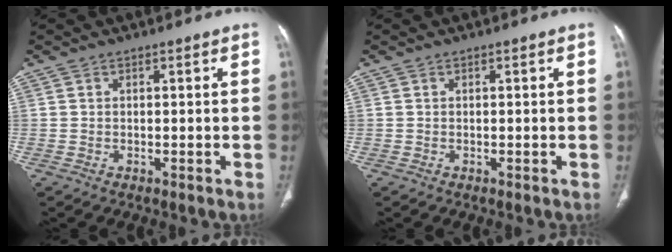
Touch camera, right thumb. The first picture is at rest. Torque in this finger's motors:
{"motor_torque": [0.04, 0.04, -0.24, 0.24, 0.02]}